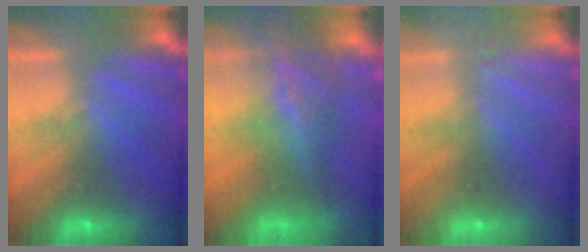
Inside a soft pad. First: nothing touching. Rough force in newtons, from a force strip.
{"total": 7.9}
{"total": 2.4}